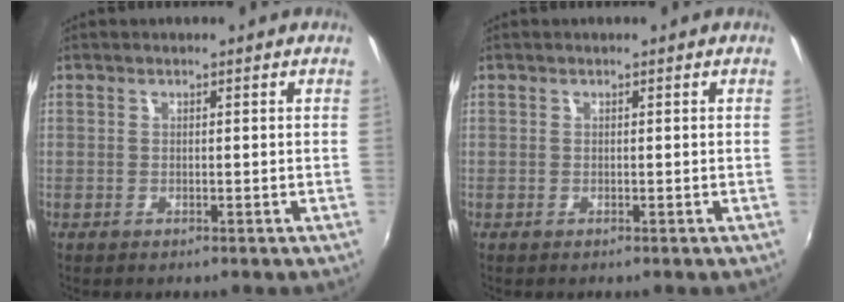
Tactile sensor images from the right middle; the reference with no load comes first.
{"total": 0.0}